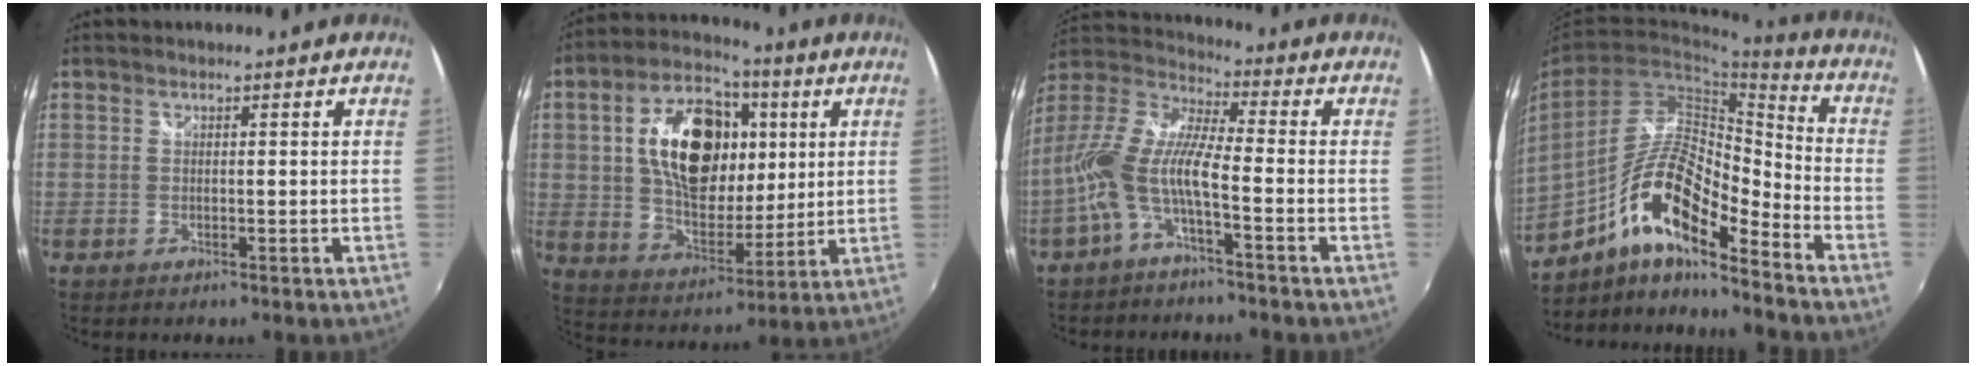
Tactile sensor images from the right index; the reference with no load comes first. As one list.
[{"total": 20.1, "force": [4.6, 12.0, 15.5], "torque": [-0.286, 0.022, 0.084]}, {"total": 10.9, "force": [-4.1, 2.0, 9.9], "torque": [-0.207, 0.002, -0.083]}, {"total": 15.5, "force": [-9.0, 4.1, 11.9], "torque": [-0.217, 0.001, -0.172]}]